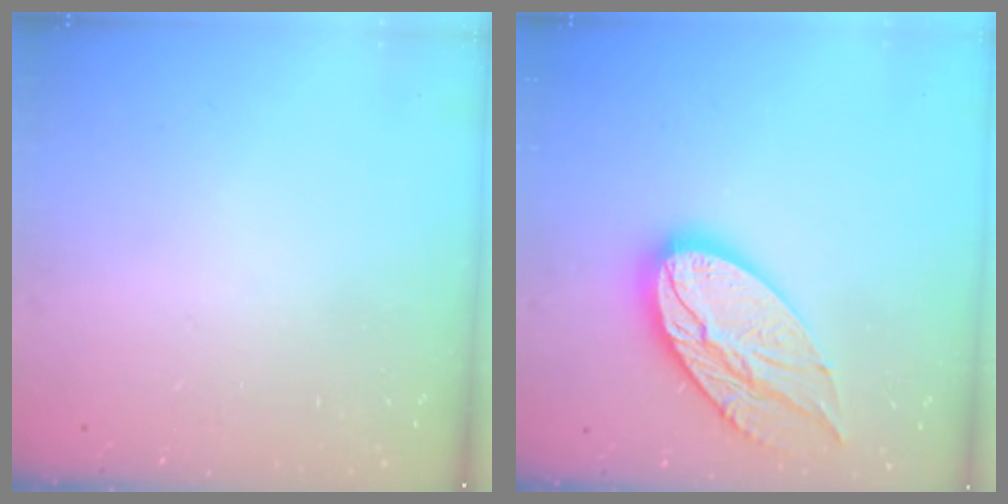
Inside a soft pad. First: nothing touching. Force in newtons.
{"total": 18.4, "press": 18.3, "slide": 1.4}